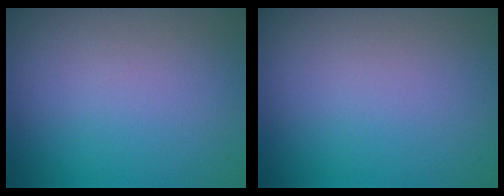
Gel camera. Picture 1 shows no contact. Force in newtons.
{"total": 0.0}